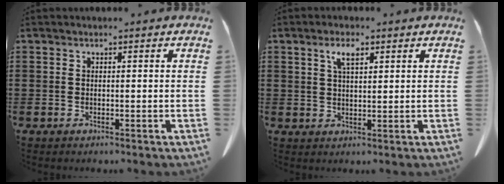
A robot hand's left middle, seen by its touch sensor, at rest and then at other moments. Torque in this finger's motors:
{"motor_torque": [1.22, 0.91, 0.27, 0.07]}